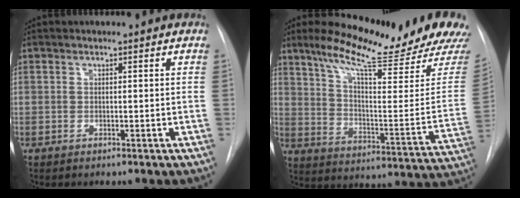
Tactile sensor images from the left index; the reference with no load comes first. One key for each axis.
{"total": 21.5, "fx": 18.4, "fy": 0.4, "fz": 11.0, "tx": -0.171, "ty": -0.070, "tz": 0.257}